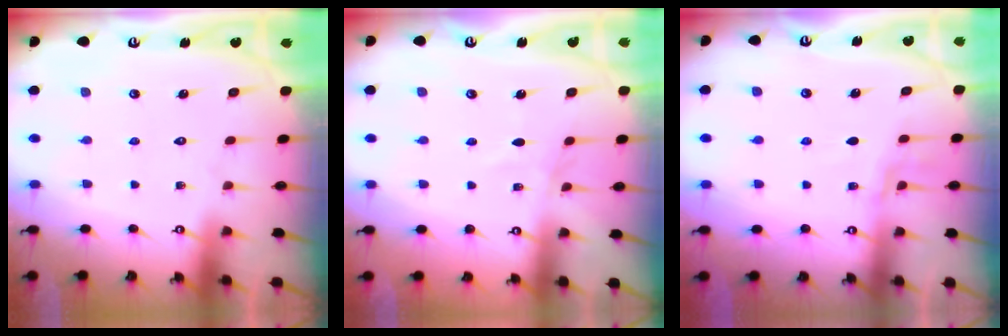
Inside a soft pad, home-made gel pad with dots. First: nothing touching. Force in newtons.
{"total": 2.6, "press": 2.6, "slide": 0.3}
{"total": 5.8, "press": 5.7, "slide": 1.3}